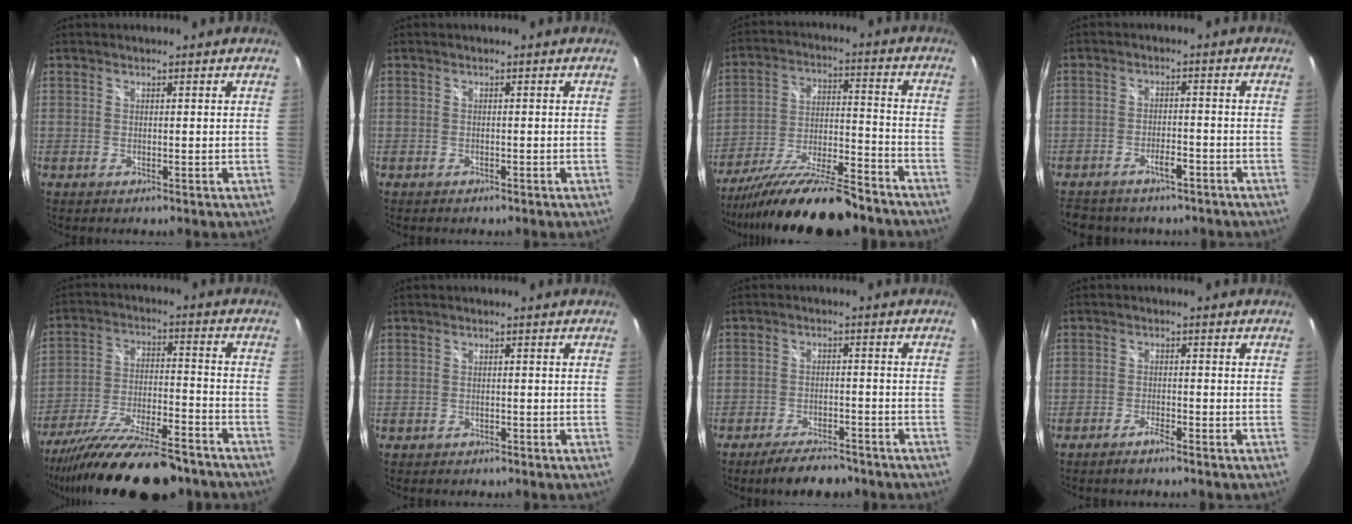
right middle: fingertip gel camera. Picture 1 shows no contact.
{"total": 1.0, "force": [-0.9, 0.5, 0.2], "torque": [-0.009, 0.000, -0.011]}
{"total": 20.0, "force": [-16.6, 3.0, 10.8], "torque": [-0.205, -0.038, -0.269]}
{"total": 9.0, "force": [-7.2, 4.1, 3.6], "torque": [-0.083, 0.004, -0.098]}
{"total": 22.5, "force": [-18.3, 5.1, 12.1], "torque": [-0.221, -0.046, -0.283]}
{"total": 1.5, "force": [-1.2, 0.9, 0.2], "torque": [-0.008, 0.001, -0.017]}
{"total": 8.1, "force": [-6.7, 3.0, 3.4], "torque": [-0.076, 0.008, -0.095]}
{"total": 2.7, "force": [-2.4, 0.4, 1.2], "torque": [-0.038, 0.000, -0.045]}